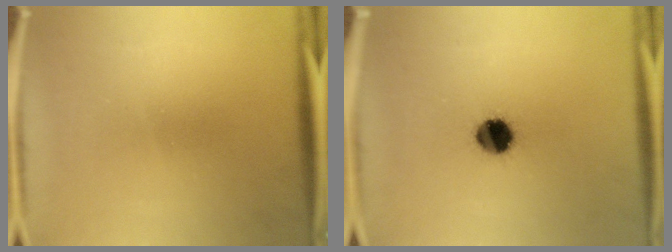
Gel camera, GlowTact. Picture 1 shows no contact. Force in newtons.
{"total": 7.9}